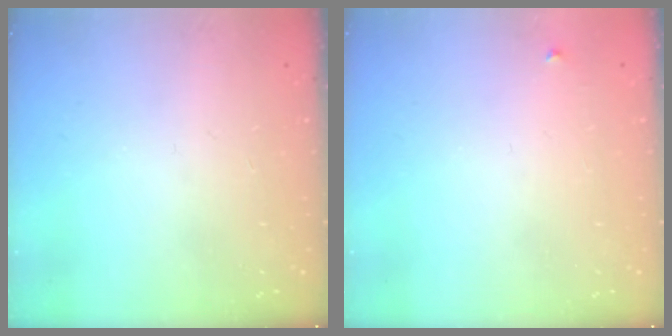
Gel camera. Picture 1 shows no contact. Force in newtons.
{"total": 3.0, "press": 3.0, "slide": 0.4}